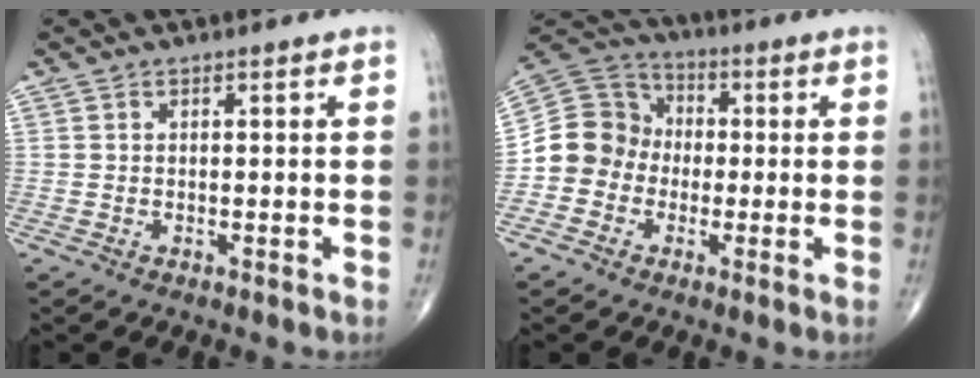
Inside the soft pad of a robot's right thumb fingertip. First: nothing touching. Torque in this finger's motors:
{"motor_torque": [0.06, 0.03, 0.41, -0.02, 0.05]}